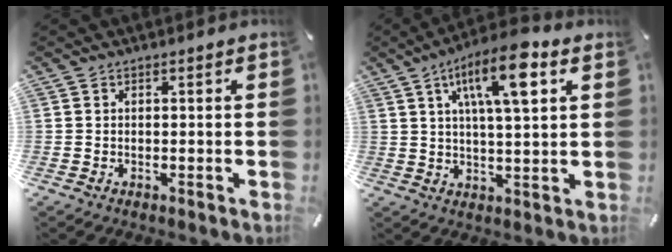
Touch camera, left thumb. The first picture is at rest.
{"total": 13.3, "force": [5.8, 3.6, 11.4], "torque": [-0.192, -0.007, 0.094]}